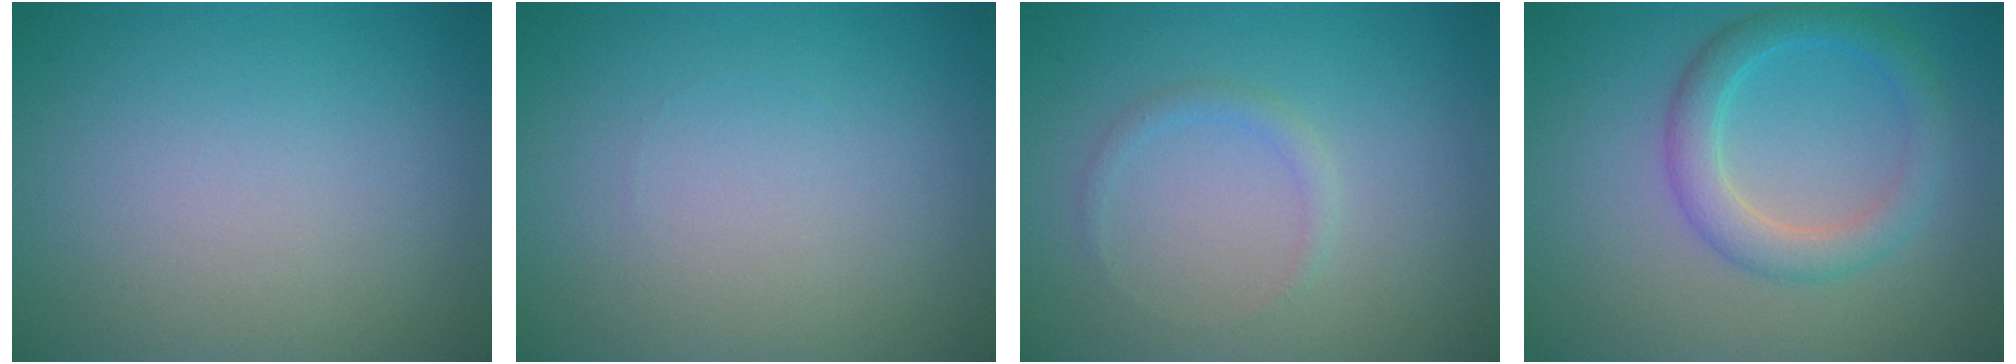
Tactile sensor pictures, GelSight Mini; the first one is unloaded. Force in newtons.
{"total": 0.0}
{"total": 1.0, "press": 1.0, "slide": 0.1}
{"total": 3.4, "press": 3.4, "slide": 0.1}